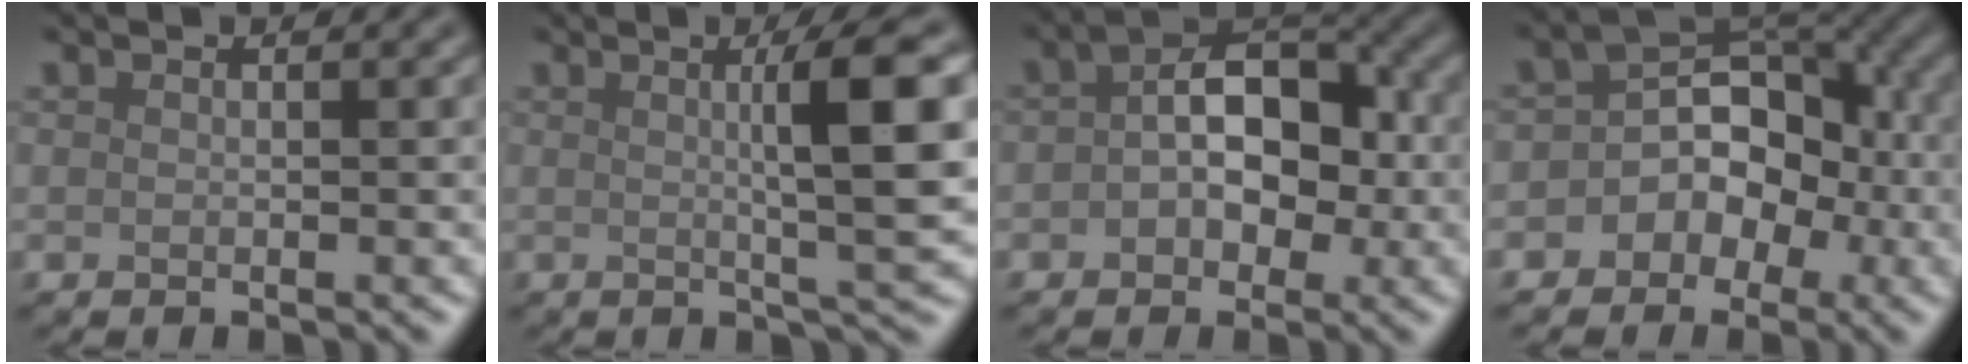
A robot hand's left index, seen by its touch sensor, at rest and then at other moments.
{"total": 6.8, "force": [1.0, 0.9, 6.7], "torque": [-0.094, 0.009, 0.016]}
{"total": 6.2, "force": [0.1, 4.0, 4.8], "torque": [-0.059, 0.014, -0.007]}
{"total": 5.8, "force": [-1.2, 4.5, 3.4], "torque": [-0.010, 0.018, -0.037]}